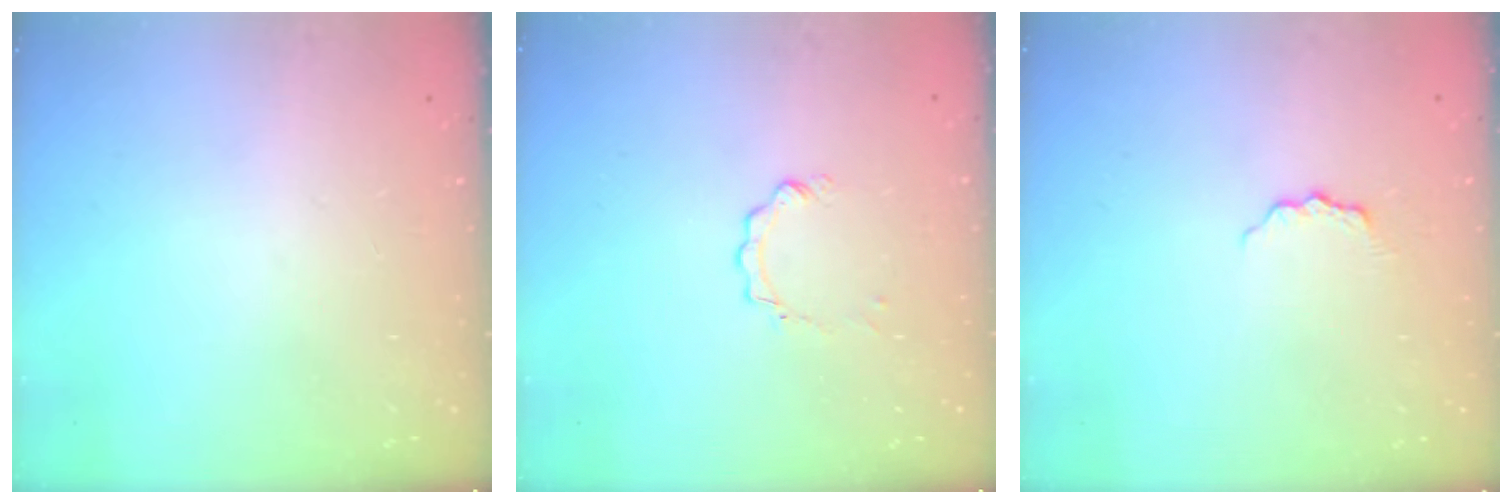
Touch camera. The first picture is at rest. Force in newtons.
{"total": 2.3, "press": 2.3, "slide": 0.3}
{"total": 4.1, "press": 4.1, "slide": 0.5}